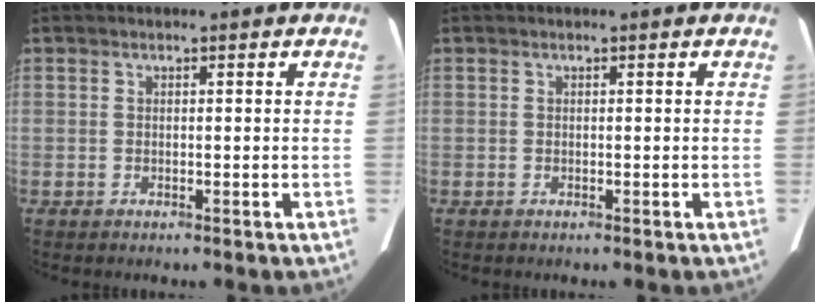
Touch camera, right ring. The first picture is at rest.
{"total": 0.0}